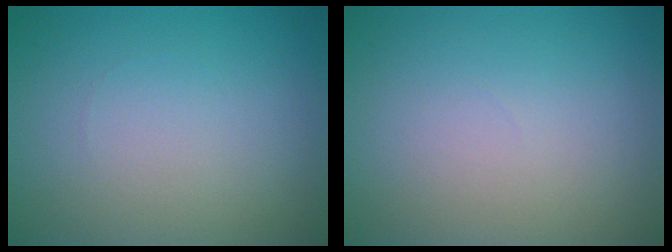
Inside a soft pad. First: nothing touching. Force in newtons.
{"total": 0.0}